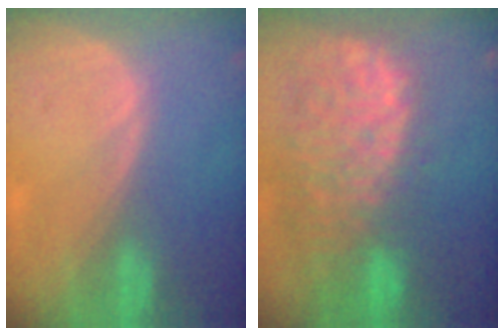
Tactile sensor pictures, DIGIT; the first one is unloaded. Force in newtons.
{"total": 13.8, "press": 11.6, "slide": 7.5}